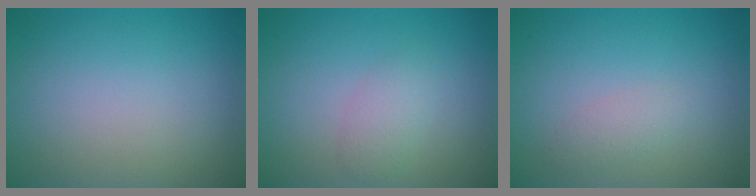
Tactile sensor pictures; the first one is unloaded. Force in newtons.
{"total": 1.8, "press": 1.8, "slide": 0.1}
{"total": 1.3, "press": 1.3, "slide": 0.0}